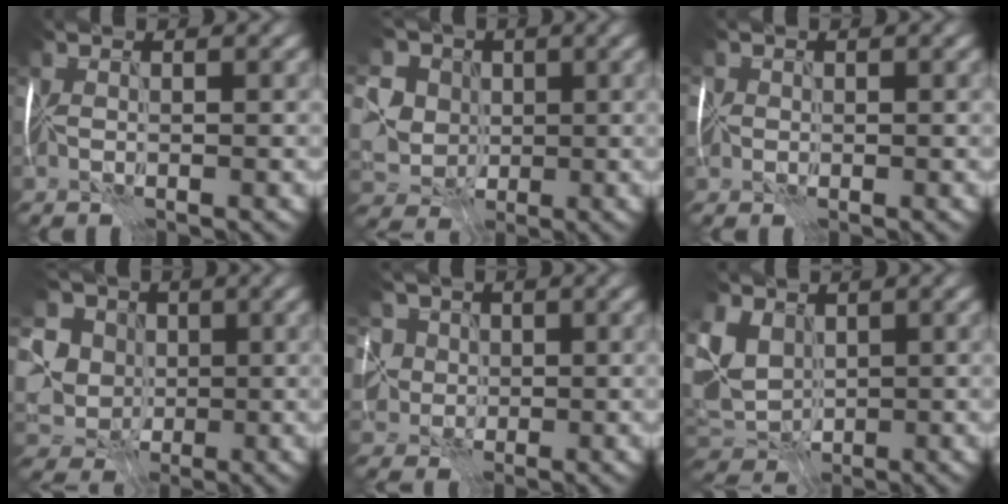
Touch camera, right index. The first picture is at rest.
{"total": 6.5, "force": [0.8, 5.5, 3.3], "torque": [-0.067, 0.015, -0.005]}
{"total": 1.9, "force": [-0.3, 1.8, 0.4], "torque": [-0.011, 0.009, -0.009]}
{"total": 8.8, "force": [1.1, 7.4, 4.6], "torque": [-0.088, 0.011, -0.002]}
{"total": 7.0, "force": [1.9, 5.9, 3.4], "torque": [-0.059, 0.016, 0.008]}
{"total": 5.9, "force": [0.7, 4.7, 3.5], "torque": [-0.094, 0.001, 0.010]}